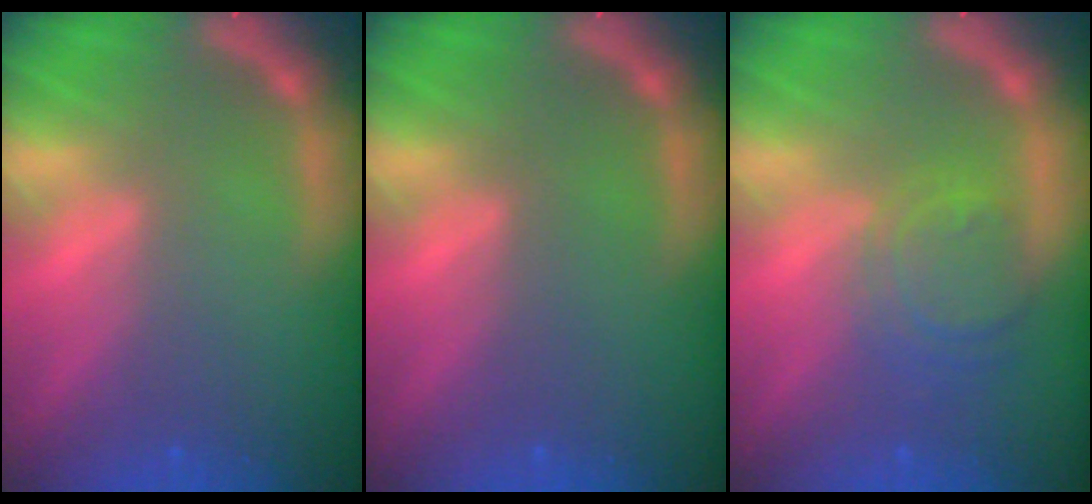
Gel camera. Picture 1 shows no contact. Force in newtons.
{"total": 0.0}
{"total": 4.5}